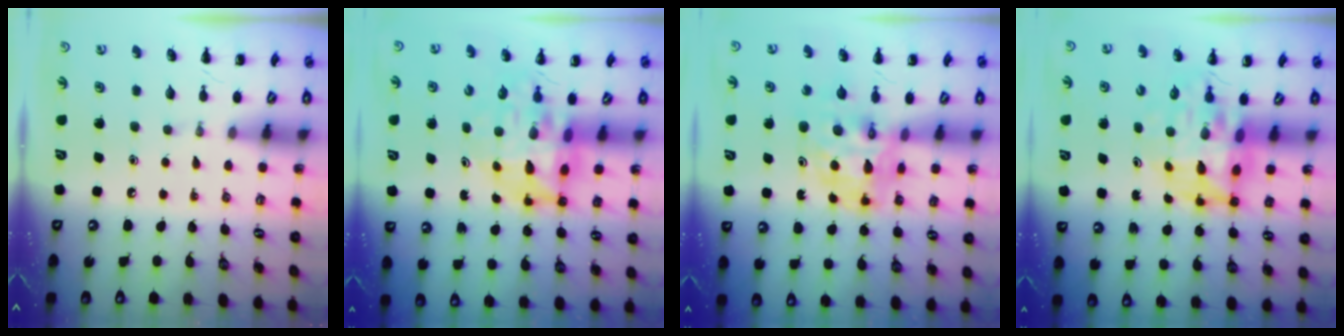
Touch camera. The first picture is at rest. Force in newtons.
{"total": 10.7, "press": 10.2, "slide": 3.2}
{"total": 8.2, "press": 7.7, "slide": 2.7}
{"total": 11.2, "press": 10.8, "slide": 3.3}